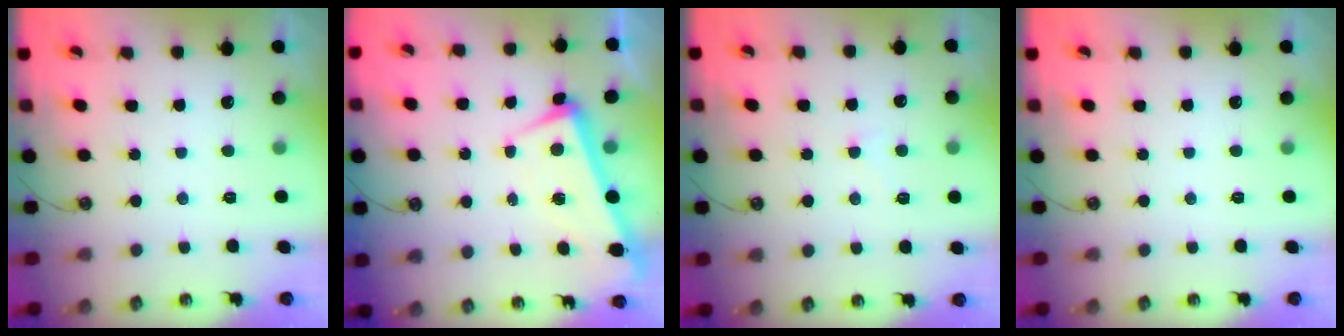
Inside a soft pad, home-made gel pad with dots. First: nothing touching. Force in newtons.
{"total": 0.8, "press": 0.6, "slide": 0.6}
{"total": 2.1, "press": 2.1, "slide": 0.5}
{"total": 0.0}